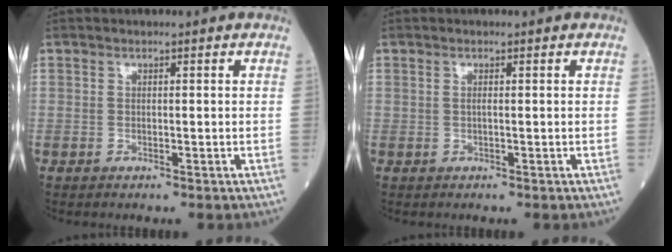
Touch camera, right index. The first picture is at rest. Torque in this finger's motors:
{"motor_torque": [-0.01, 0.00, -0.03, -0.01]}